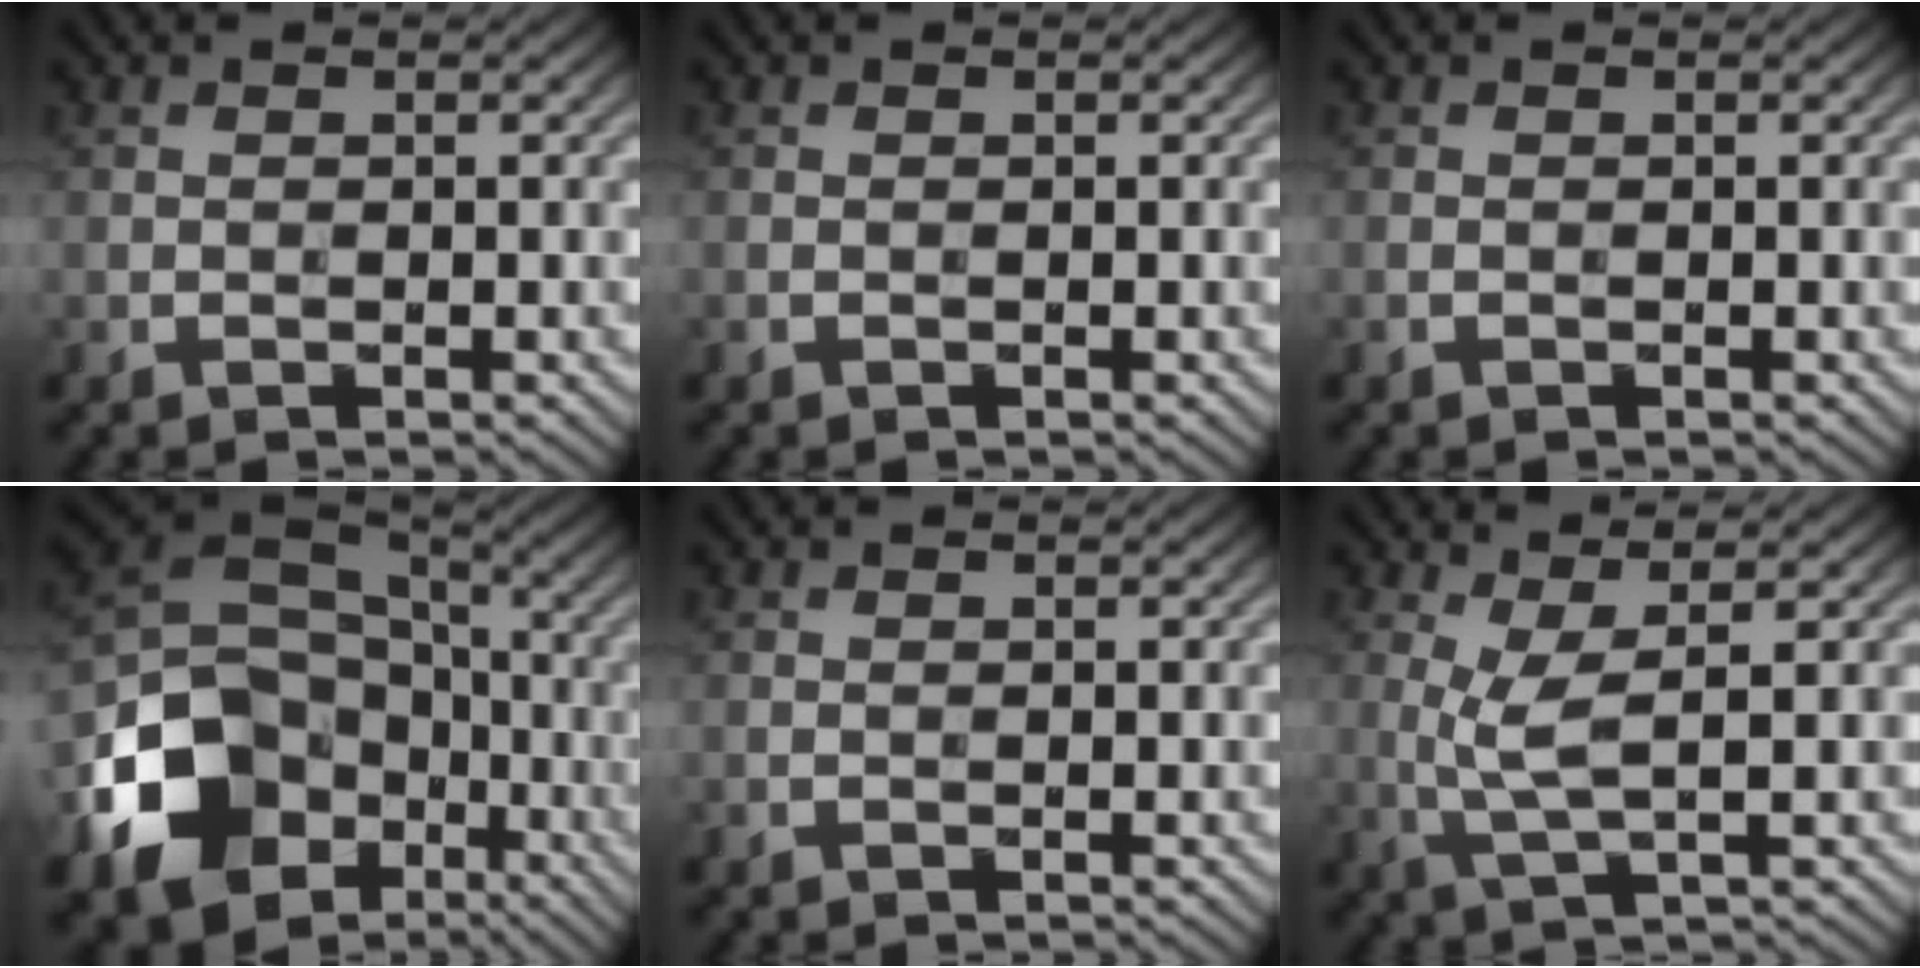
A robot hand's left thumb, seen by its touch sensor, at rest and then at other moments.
{"total": 0.0}
{"total": 0.0}
{"total": 18.1, "force": [-6.3, 14.0, 9.4], "torque": [-0.230, -0.038, -0.112]}
{"total": 0.0}
{"total": 3.9, "force": [1.3, 0.2, 3.6], "torque": [-0.090, 0.002, 0.027]}